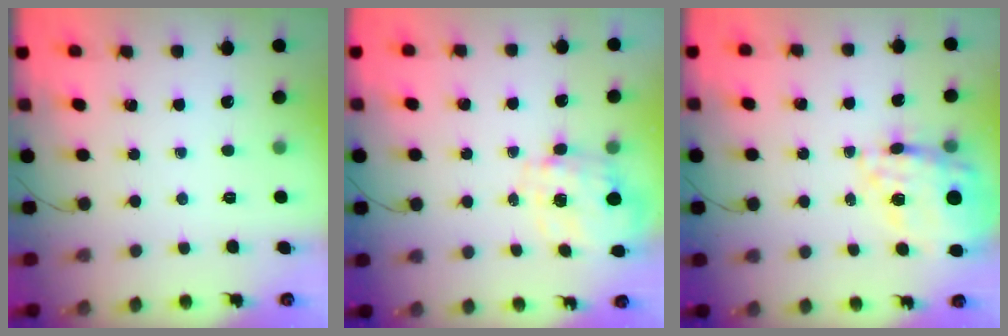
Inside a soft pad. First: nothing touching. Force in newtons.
{"total": 2.8, "press": 2.6, "slide": 1.0}
{"total": 15.5, "press": 14.8, "slide": 4.5}